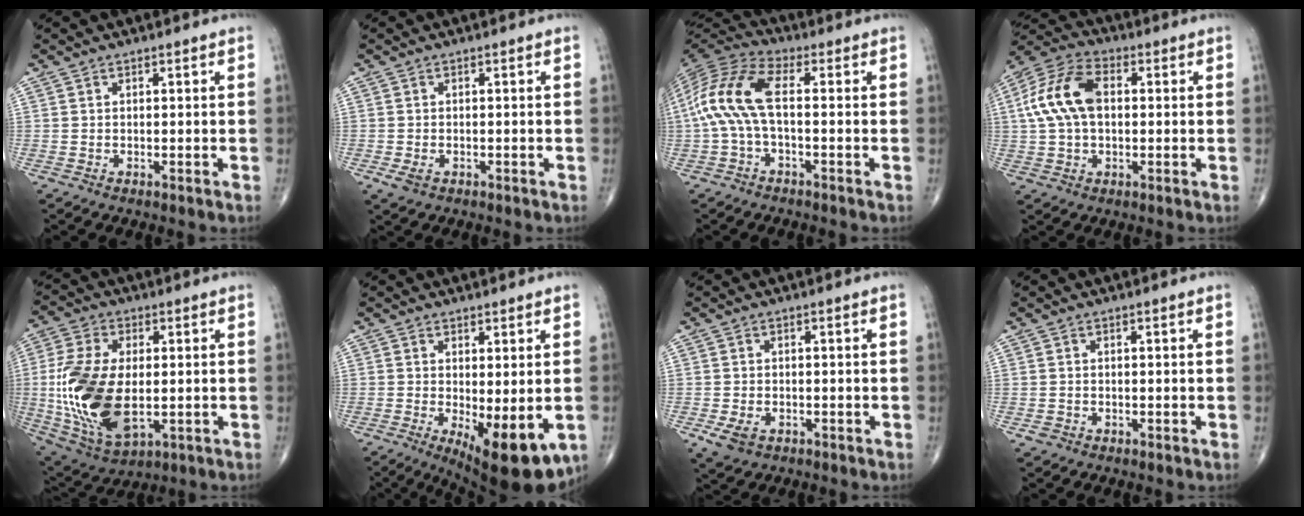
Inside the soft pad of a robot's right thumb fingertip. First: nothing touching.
{"total": 2.0, "force": [-0.9, 1.3, 1.3], "torque": [-0.026, -0.001, -0.011]}
{"total": 11.9, "force": [-0.5, 4.8, 10.9], "torque": [-0.245, 0.038, -0.019]}
{"total": 12.8, "force": [1.5, 7.8, 10.0], "torque": [-0.202, 0.029, 0.021]}
{"total": 19.0, "force": [-1.2, 10.3, 16.0], "torque": [-0.333, -0.013, -0.009]}
{"total": 12.2, "force": [-3.5, 4.2, 10.9], "torque": [-0.148, -0.027, -0.038]}
{"total": 3.8, "force": [-1.6, 2.5, 2.3], "torque": [-0.046, -0.002, -0.020]}
{"total": 1.0, "force": [-0.5, 0.9, 0.3], "torque": [-0.005, 0.004, -0.008]}